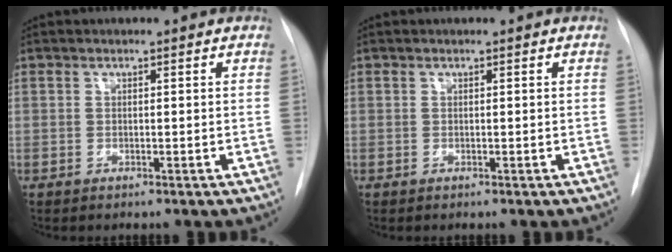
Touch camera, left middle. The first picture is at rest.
{"total": 0.0}